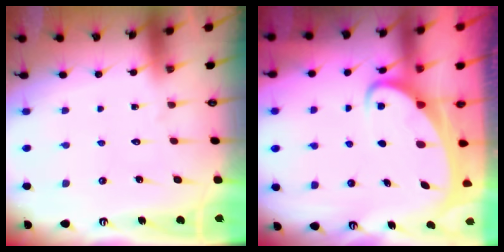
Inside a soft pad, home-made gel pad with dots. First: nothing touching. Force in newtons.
{"total": 3.7, "press": 3.7, "slide": 0.4}